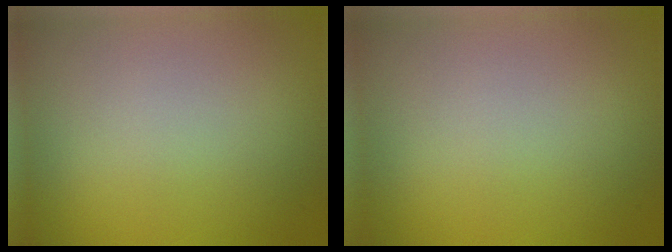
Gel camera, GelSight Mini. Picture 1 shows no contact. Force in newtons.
{"total": 0.0}